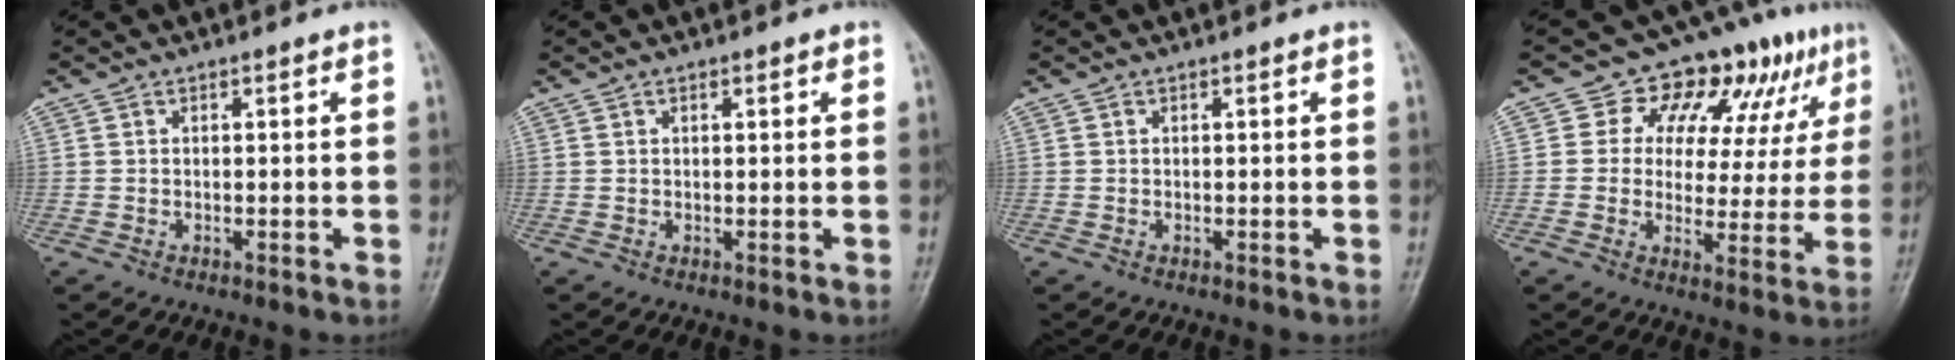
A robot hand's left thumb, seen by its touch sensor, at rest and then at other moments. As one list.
[{"total": 1.2, "force": [0.6, 0.5, 1.0], "torque": [-0.013, 0.001, 0.007]}, {"total": 0.0}, {"total": 15.3, "force": [7.4, 9.2, 9.7], "torque": [-0.069, -0.004, 0.102]}]